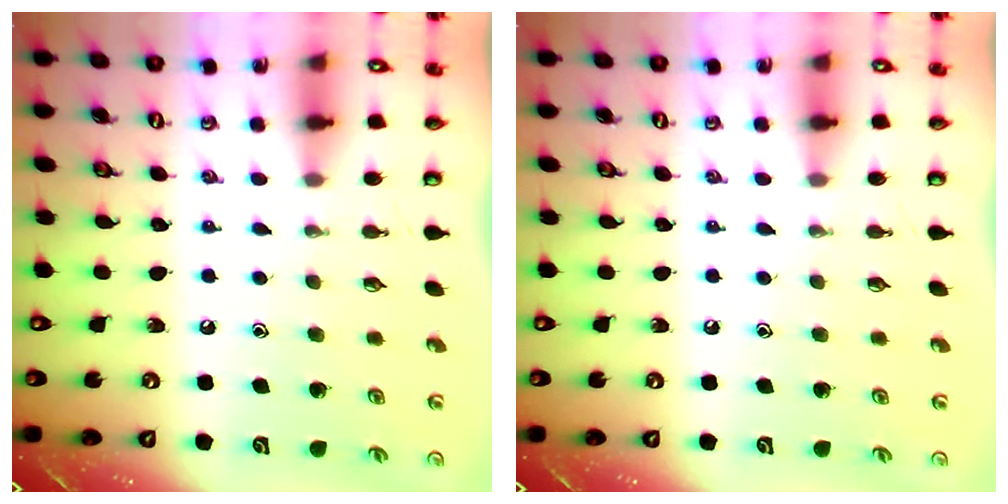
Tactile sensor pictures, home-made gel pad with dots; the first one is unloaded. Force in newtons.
{"total": 0.0}